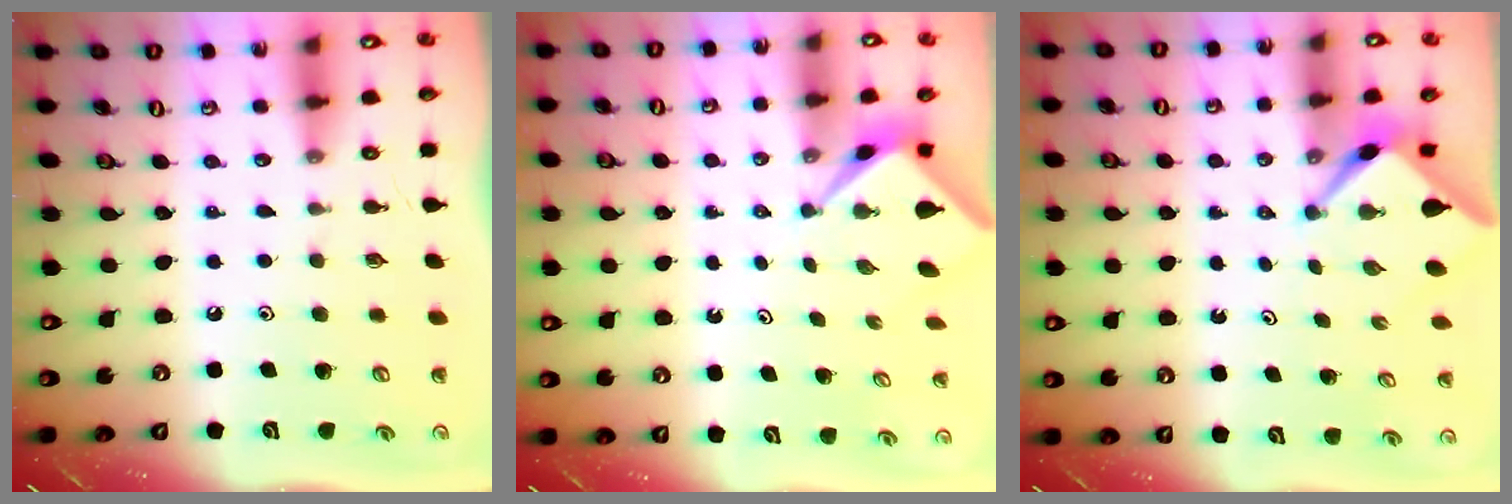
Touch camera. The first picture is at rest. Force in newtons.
{"total": 1.7, "press": 1.7, "slide": 0.2}
{"total": 2.5, "press": 2.5, "slide": 0.3}